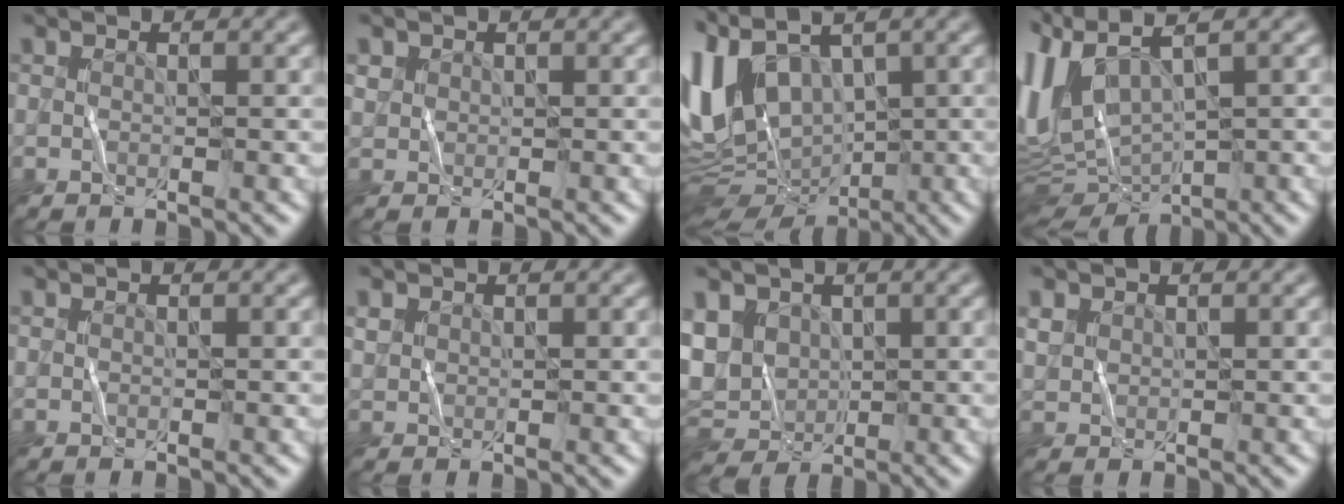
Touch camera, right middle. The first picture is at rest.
{"total": 1.0, "force": [0.5, 0.9, 0.1], "torque": [0.000, 0.000, 0.012]}
{"total": 11.4, "force": [1.6, 6.6, 9.1], "torque": [-0.201, 0.002, 0.038]}
{"total": 9.7, "force": [2.6, 3.2, 8.8], "torque": [-0.213, 0.005, 0.074]}
{"total": 0.0}
{"total": 0.9, "force": [0.5, 0.8, 0.2], "torque": [-0.006, 0.002, 0.011]}
{"total": 4.5, "force": [2.2, 3.3, 2.2], "torque": [-0.063, 0.003, 0.033]}
{"total": 1.3, "force": [0.7, 1.0, 0.3], "torque": [-0.010, 0.002, 0.017]}